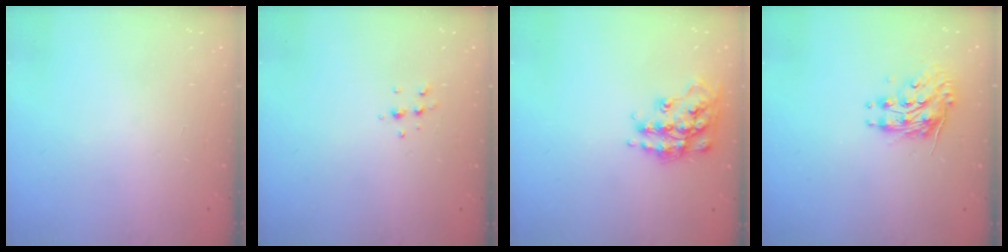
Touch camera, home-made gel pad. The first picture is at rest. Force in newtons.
{"total": 4.9, "press": 4.8, "slide": 1.1}
{"total": 16.6, "press": 16.5, "slide": 1.0}
{"total": 8.9, "press": 8.9, "slide": 0.3}